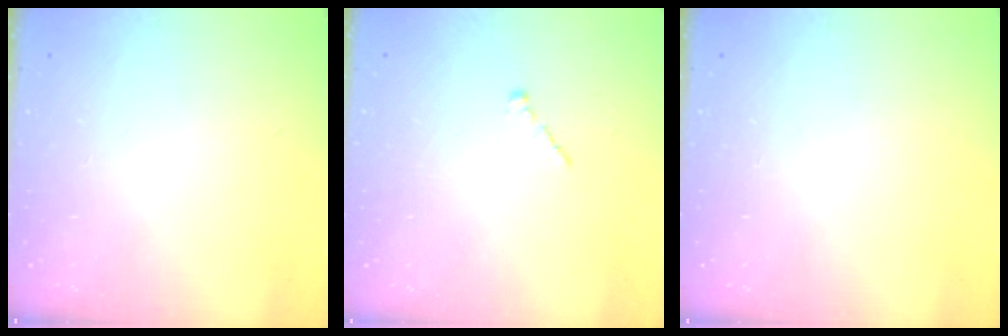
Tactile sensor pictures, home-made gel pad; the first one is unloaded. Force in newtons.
{"total": 1.0, "press": 0.8, "slide": 0.5}
{"total": 0.0}